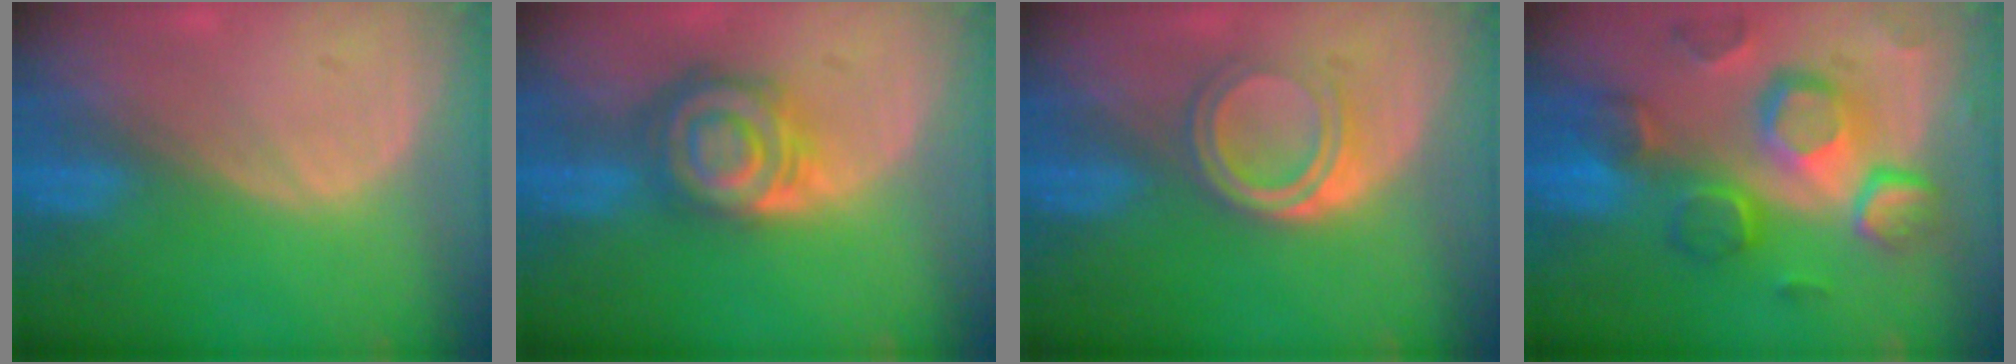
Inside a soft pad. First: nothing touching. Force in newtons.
{"total": 8.0, "press": 7.1, "slide": 3.8}
{"total": 4.7, "press": 4.3, "slide": 2.1}
{"total": 12.3, "press": 10.6, "slide": 6.2}